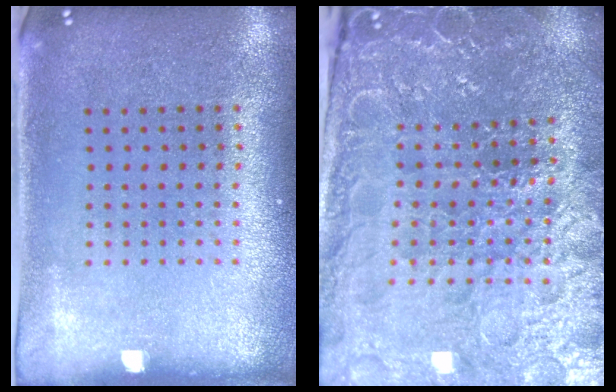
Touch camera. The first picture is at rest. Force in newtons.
{"total": 4.6, "press": 4.5, "slide": 1.1}